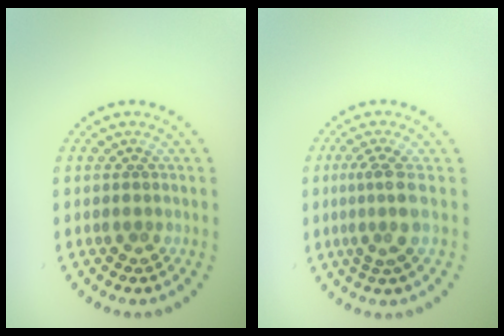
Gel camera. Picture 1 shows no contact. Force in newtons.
{"total": 2.5, "press": 1.9, "slide": 1.7}